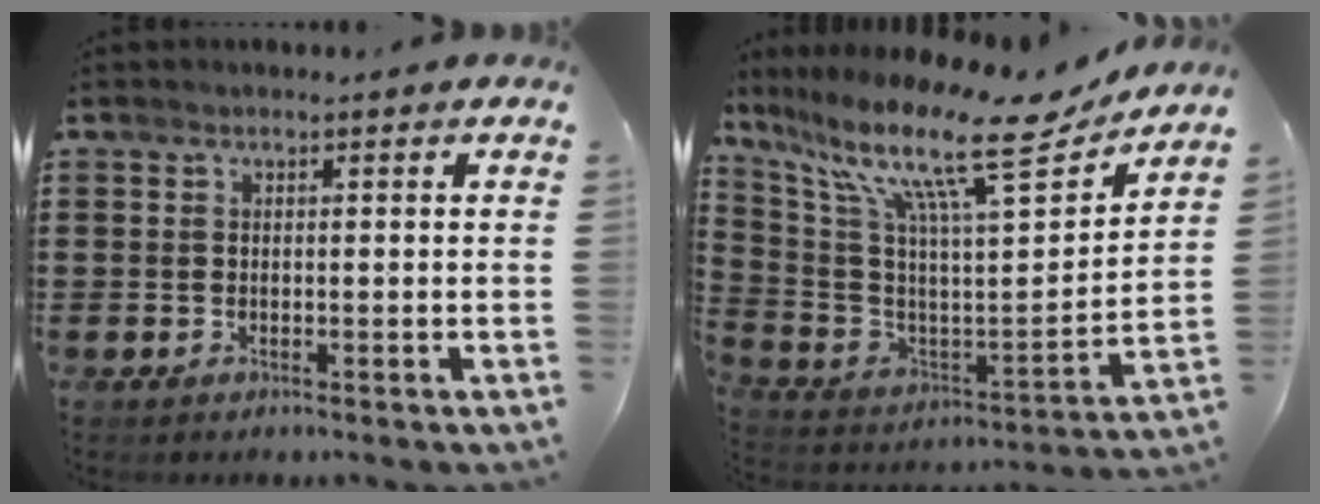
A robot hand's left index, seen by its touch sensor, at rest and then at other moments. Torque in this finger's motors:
{"motor_torque": [1.14, -0.99, 1.05, 0.21]}